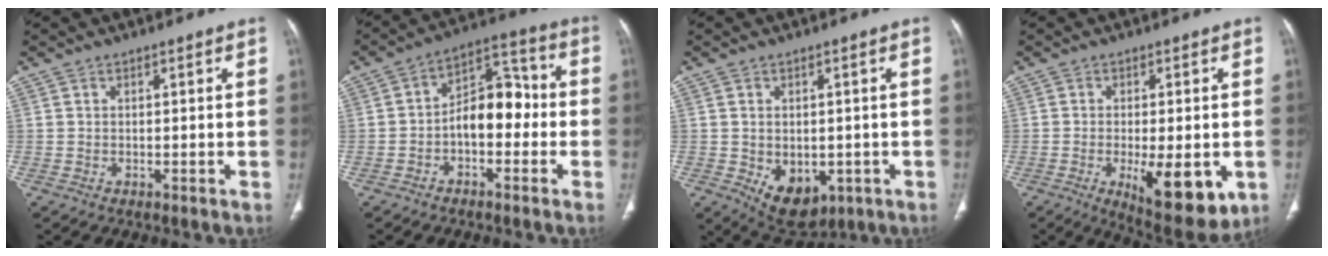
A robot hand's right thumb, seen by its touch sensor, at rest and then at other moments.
{"total": 10.4, "force": [-1.9, 6.4, 8.0], "torque": [-0.090, 0.046, -0.045]}
{"total": 8.7, "force": [-2.4, 5.8, 6.1], "torque": [-0.068, -0.006, -0.016]}
{"total": 13.4, "force": [-3.8, 5.1, 11.8], "torque": [-0.154, -0.019, -0.043]}